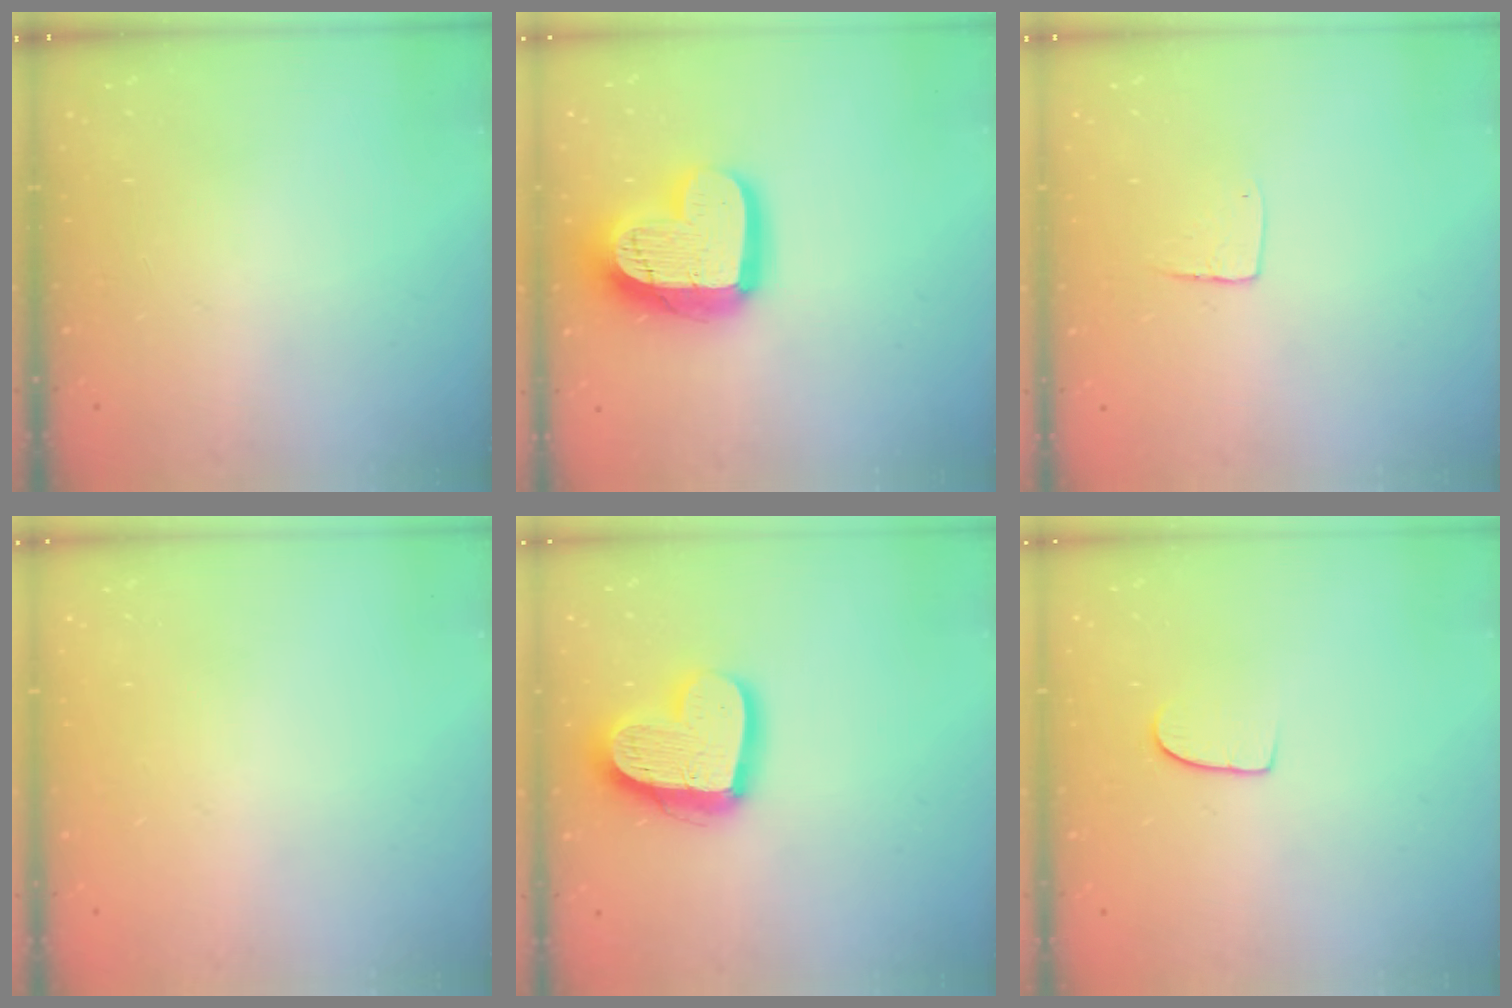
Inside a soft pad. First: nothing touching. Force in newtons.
{"total": 18.7, "press": 18.6, "slide": 1.5}
{"total": 5.3, "press": 5.3, "slide": 0.4}
{"total": 0.0}
{"total": 17.2, "press": 17.2, "slide": 1.4}
{"total": 6.5, "press": 6.5, "slide": 0.5}